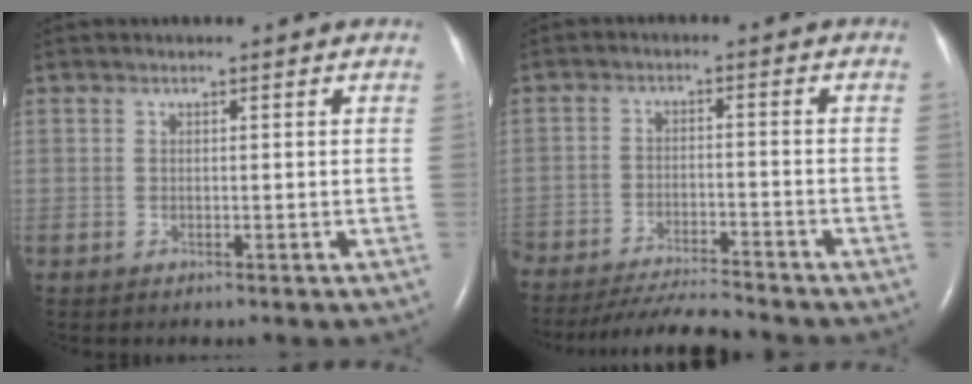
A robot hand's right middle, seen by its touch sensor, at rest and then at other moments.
{"total": 9.6, "force": [-9.2, 0.1, 2.8], "torque": [-0.042, -0.018, -0.153]}